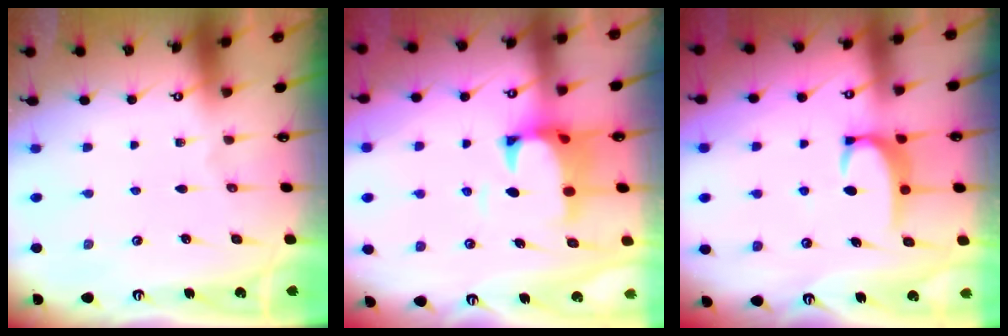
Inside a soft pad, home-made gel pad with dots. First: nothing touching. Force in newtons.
{"total": 2.6, "press": 2.4, "slide": 1.1}
{"total": 3.5, "press": 3.4, "slide": 0.5}